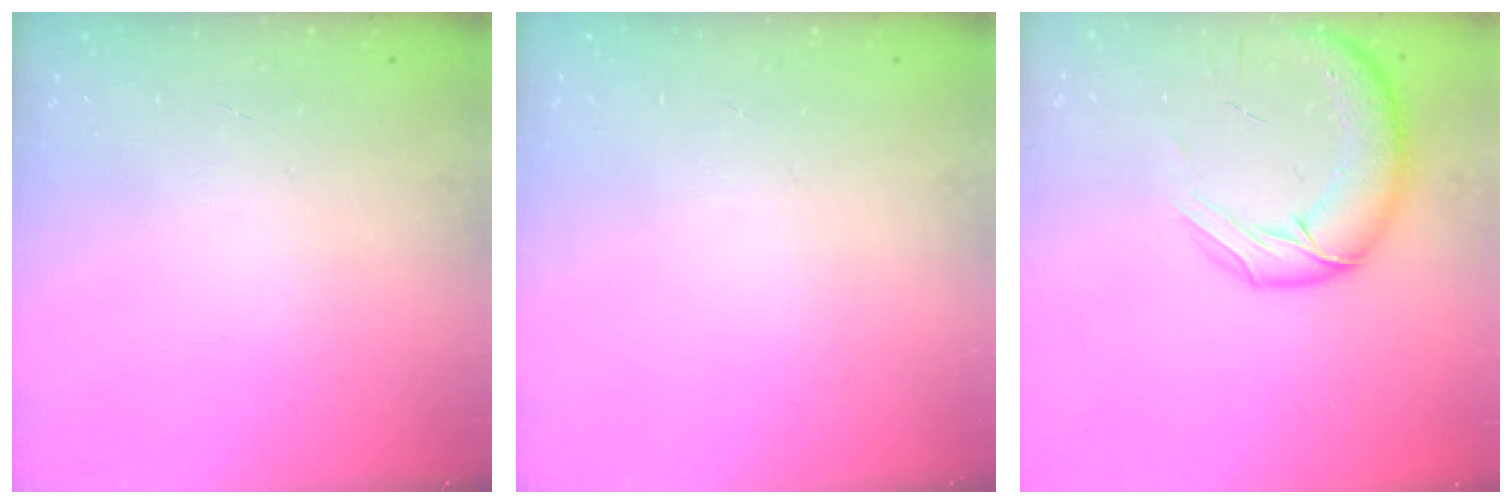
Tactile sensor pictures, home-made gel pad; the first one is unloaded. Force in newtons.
{"total": 0.0}
{"total": 15.3, "press": 14.8, "slide": 3.8}